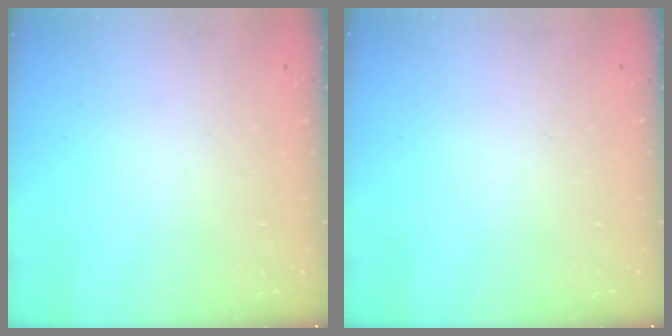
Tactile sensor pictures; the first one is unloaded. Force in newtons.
{"total": 0.0}